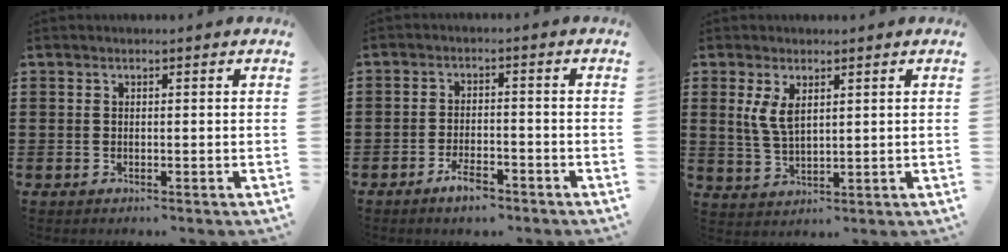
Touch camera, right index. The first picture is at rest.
{"total": 4.0, "force": [-3.0, 1.2, 2.4], "torque": [-0.046, 0.006, -0.058]}
{"total": 4.3, "force": [1.6, 2.0, 3.5], "torque": [-0.081, 0.002, 0.026]}